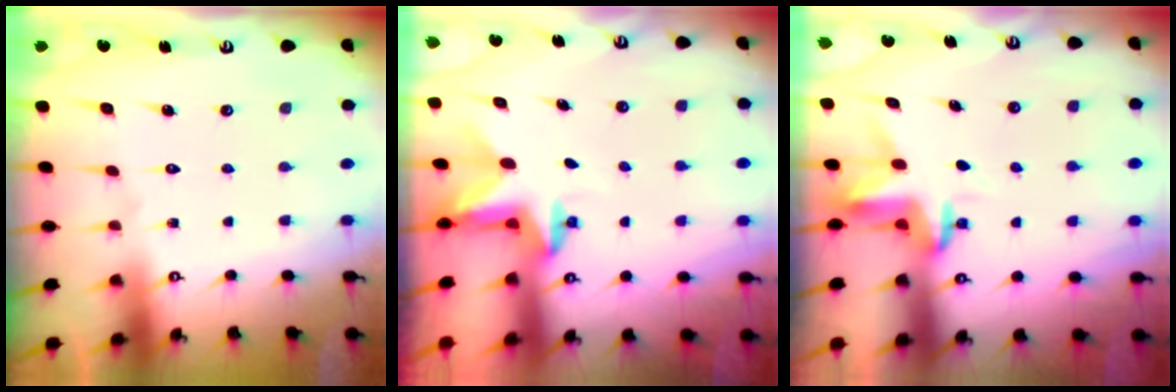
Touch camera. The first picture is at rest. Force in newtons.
{"total": 2.6, "press": 2.5, "slide": 0.4}
{"total": 3.4, "press": 3.4, "slide": 0.2}